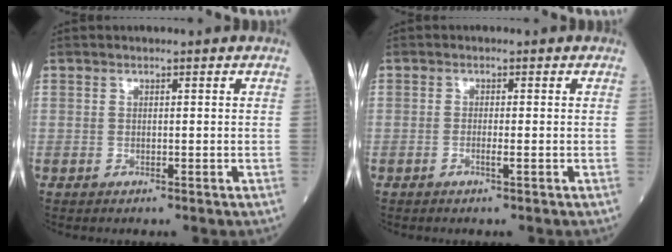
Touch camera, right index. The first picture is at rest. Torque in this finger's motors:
{"motor_torque": [-0.23, -0.14, 0.01, -0.01]}